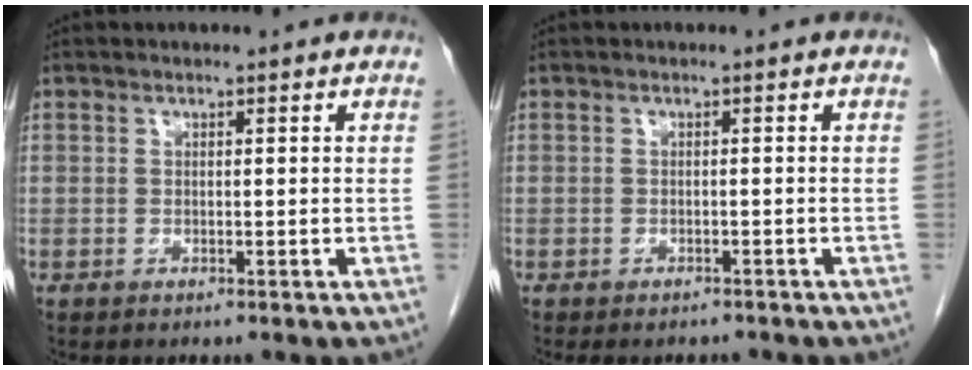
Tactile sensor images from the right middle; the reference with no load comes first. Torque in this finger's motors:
{"motor_torque": [0.08, -0.06, 0.01, 0.00]}